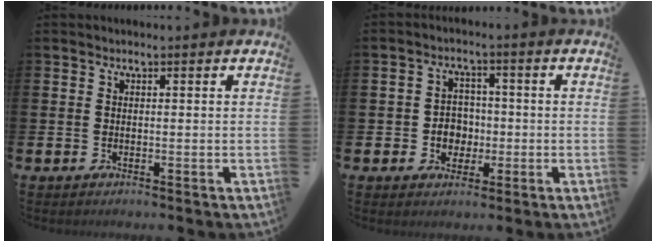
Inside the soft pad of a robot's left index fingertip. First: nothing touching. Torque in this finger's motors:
{"motor_torque": [0.35, 0.47, 0.06, 0.03]}